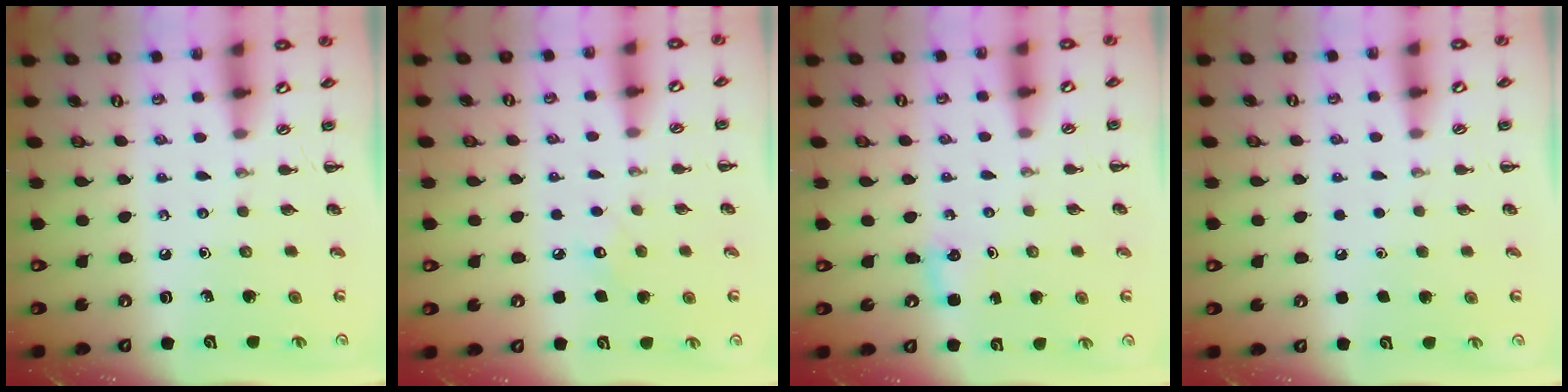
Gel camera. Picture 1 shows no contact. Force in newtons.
{"total": 5.0, "press": 4.9, "slide": 1.1}
{"total": 2.4, "press": 2.3, "slide": 0.7}
{"total": 1.8, "press": 1.8, "slide": 0.1}